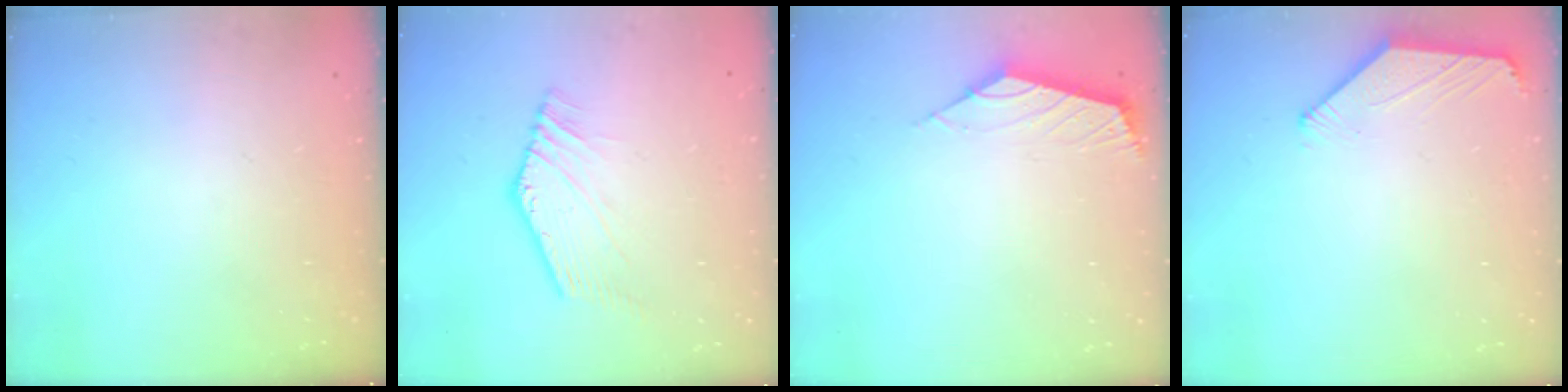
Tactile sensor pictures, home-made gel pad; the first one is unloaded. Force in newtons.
{"total": 1.1, "press": 1.1, "slide": 0.1}
{"total": 2.5, "press": 2.5, "slide": 0.6}
{"total": 0.8, "press": 0.8, "slide": 0.2}